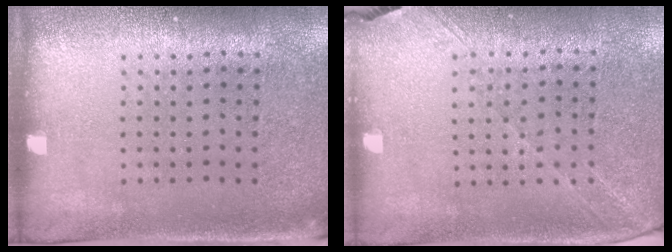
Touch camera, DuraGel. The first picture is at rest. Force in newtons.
{"total": 1.5, "press": 1.3, "slide": 0.8}